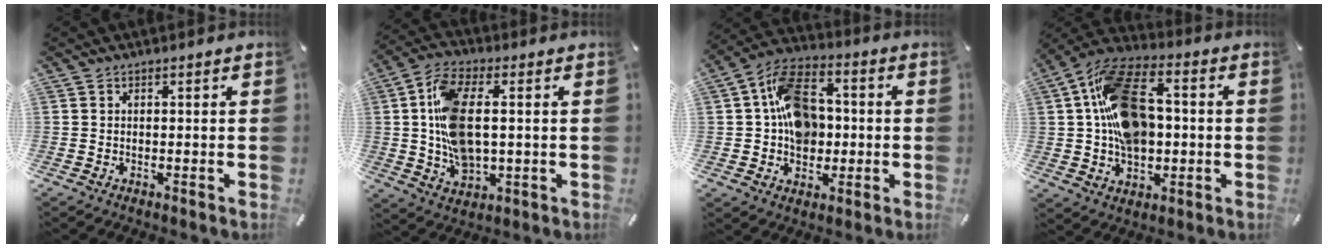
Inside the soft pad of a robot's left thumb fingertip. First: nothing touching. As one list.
[{"total": 13.2, "force": [1.1, 7.3, 11.0], "torque": [-0.238, 0.002, 0.022]}, {"total": 13.5, "force": [0.5, 10.6, 8.3], "torque": [-0.156, 0.025, 0.013]}, {"total": 19.2, "force": [1.9, 13.2, 13.8], "torque": [-0.258, 0.019, 0.038]}]